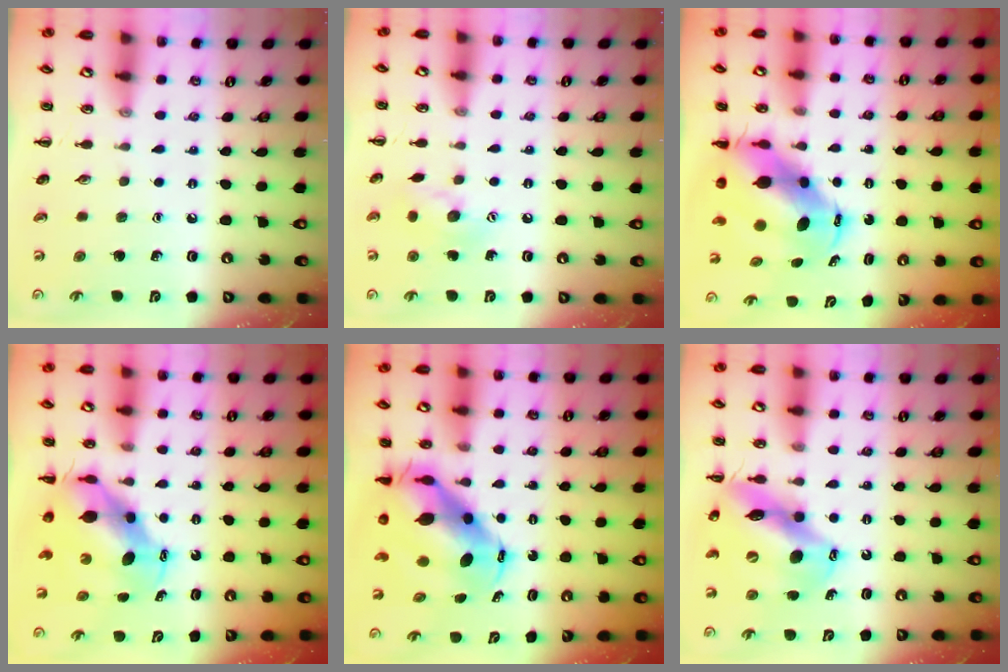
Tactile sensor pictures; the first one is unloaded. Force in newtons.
{"total": 8.4, "press": 8.4, "slide": 0.8}
{"total": 9.3, "press": 9.0, "slide": 2.4}
{"total": 7.6, "press": 7.5, "slide": 1.4}
{"total": 10.2, "press": 9.9, "slide": 2.5}
{"total": 15.1, "press": 14.4, "slide": 4.5}